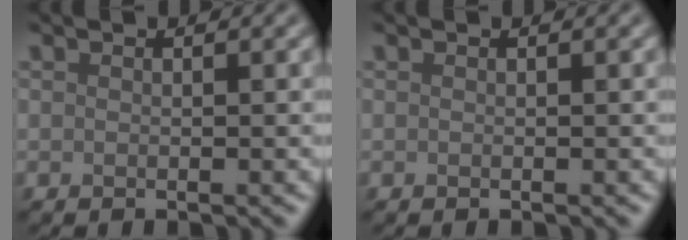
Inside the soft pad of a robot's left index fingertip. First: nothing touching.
{"total": 0.0}